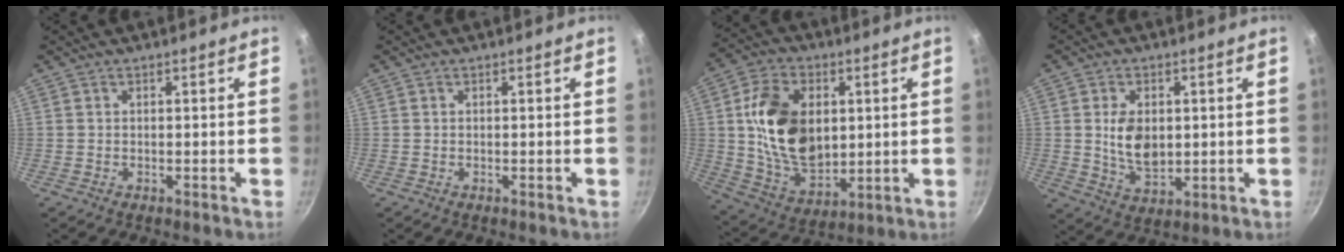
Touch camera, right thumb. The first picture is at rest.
{"total": 0.0}
{"total": 18.2, "force": [2.8, 12.2, 13.2], "torque": [-0.211, -0.009, 0.060]}
{"total": 8.3, "force": [0.9, 5.4, 6.2], "torque": [-0.097, -0.018, 0.023]}